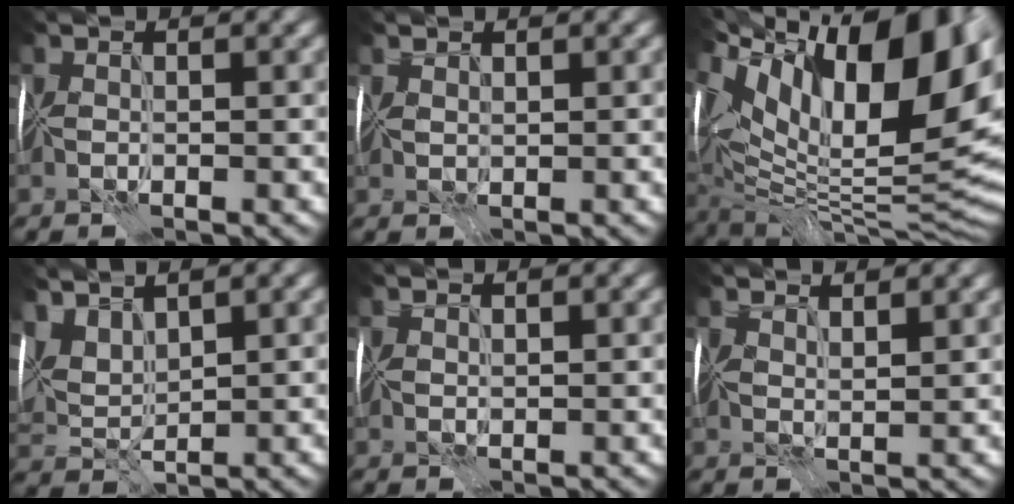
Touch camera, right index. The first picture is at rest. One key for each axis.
{"total": 1.8, "fx": 1.5, "fy": 0.8, "fz": 0.6, "tx": -0.016, "ty": 0.009, "tz": 0.025}
{"total": 18.8, "fx": 6.1, "fy": 7.8, "fz": 16.0, "tx": -0.242, "ty": 0.022, "tz": 0.114}
{"total": 4.7, "fx": 3.7, "fy": 1.8, "fz": 2.2, "tx": -0.061, "ty": 0.013, "tz": 0.072}
{"total": 1.1, "fx": 1.0, "fy": 0.3, "fz": 0.3, "tx": -0.009, "ty": 0.008, "tz": 0.018}
{"total": 3.1, "fx": 2.8, "fy": 0.4, "fz": 1.4, "tx": -0.028, "ty": 0.007, "tz": 0.042}